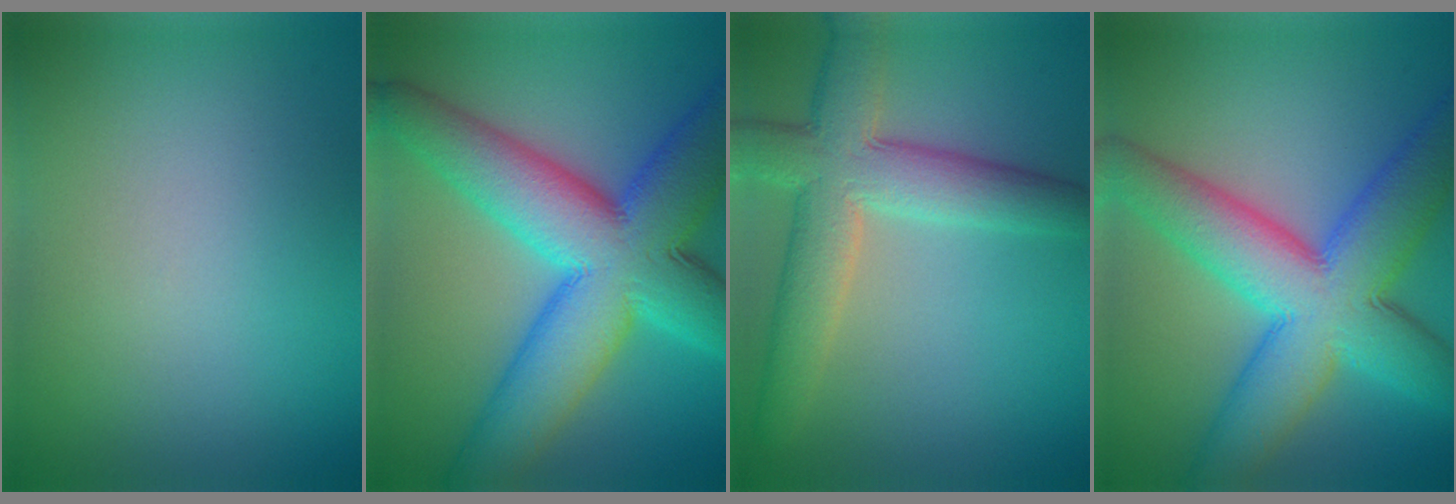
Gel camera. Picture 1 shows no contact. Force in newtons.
{"total": 13.8, "press": 13.8, "slide": 0.2}
{"total": 7.4, "press": 7.4, "slide": 0.3}
{"total": 11.9, "press": 11.9, "slide": 0.3}